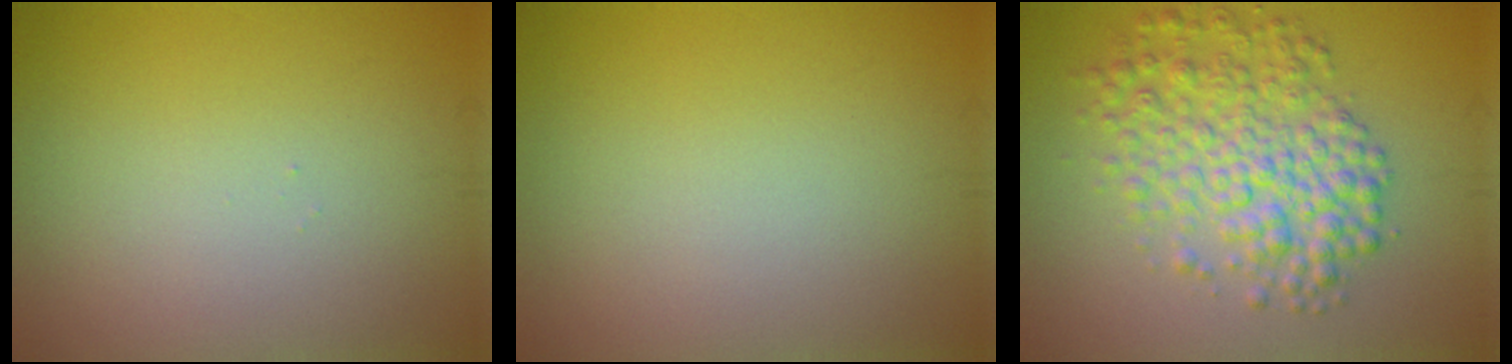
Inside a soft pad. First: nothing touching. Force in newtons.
{"total": 0.0}
{"total": 6.1, "press": 6.1, "slide": 0.1}